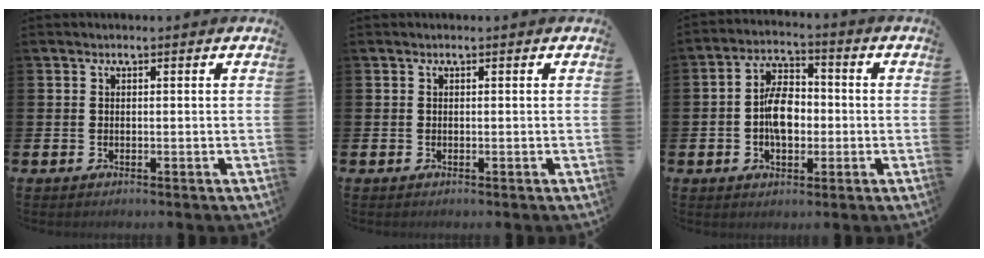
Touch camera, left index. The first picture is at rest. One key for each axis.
{"total": 0.0}
{"total": 6.5, "fx": -0.6, "fy": 3.9, "fz": 5.1, "tx": -0.079, "ty": 0.009, "tz": -0.015}